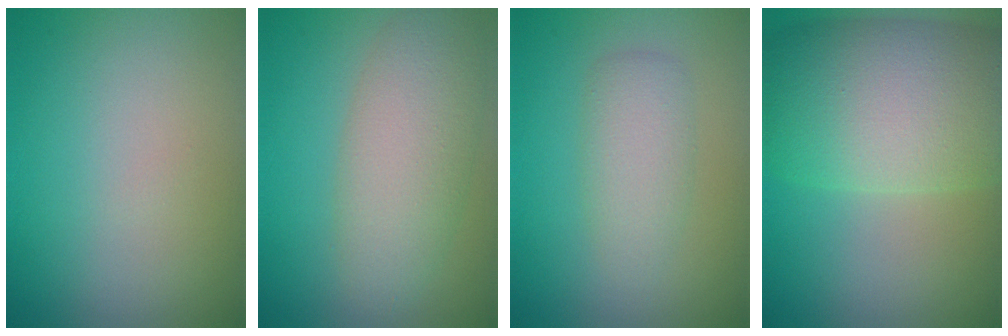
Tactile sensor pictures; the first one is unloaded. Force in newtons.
{"total": 5.7, "press": 5.7, "slide": 0.1}
{"total": 3.0, "press": 3.0, "slide": 0.1}
{"total": 12.1, "press": 12.0, "slide": 0.8}